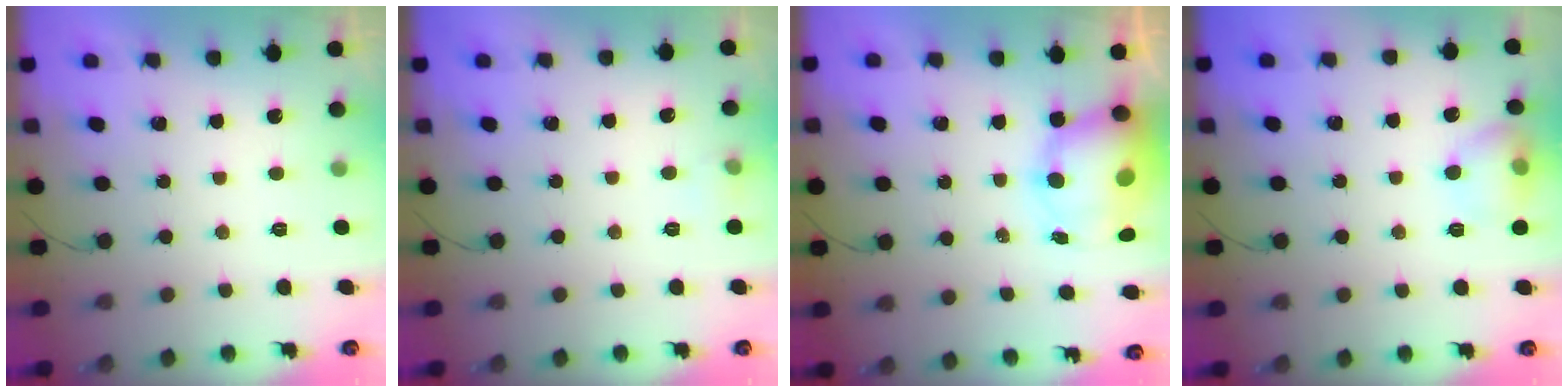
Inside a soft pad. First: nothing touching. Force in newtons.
{"total": 4.8, "press": 4.5, "slide": 1.8}
{"total": 9.4, "press": 9.0, "slide": 2.7}
{"total": 8.6, "press": 8.5, "slide": 1.3}